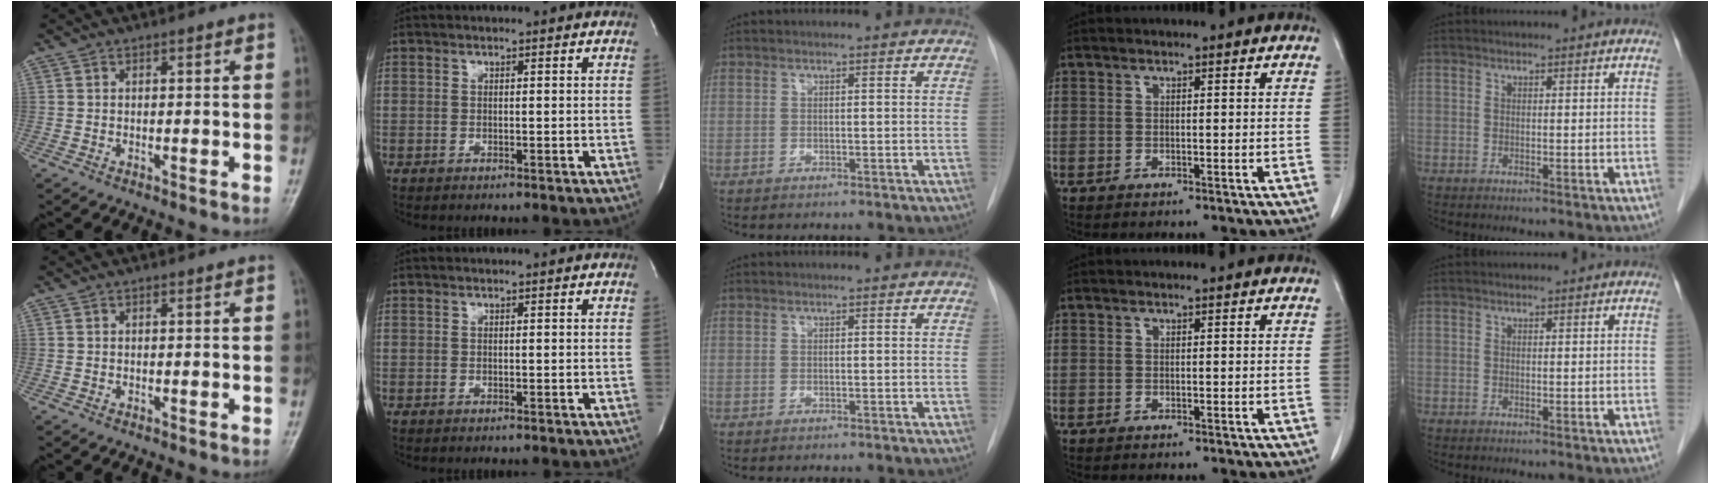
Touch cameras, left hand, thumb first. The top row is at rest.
{}